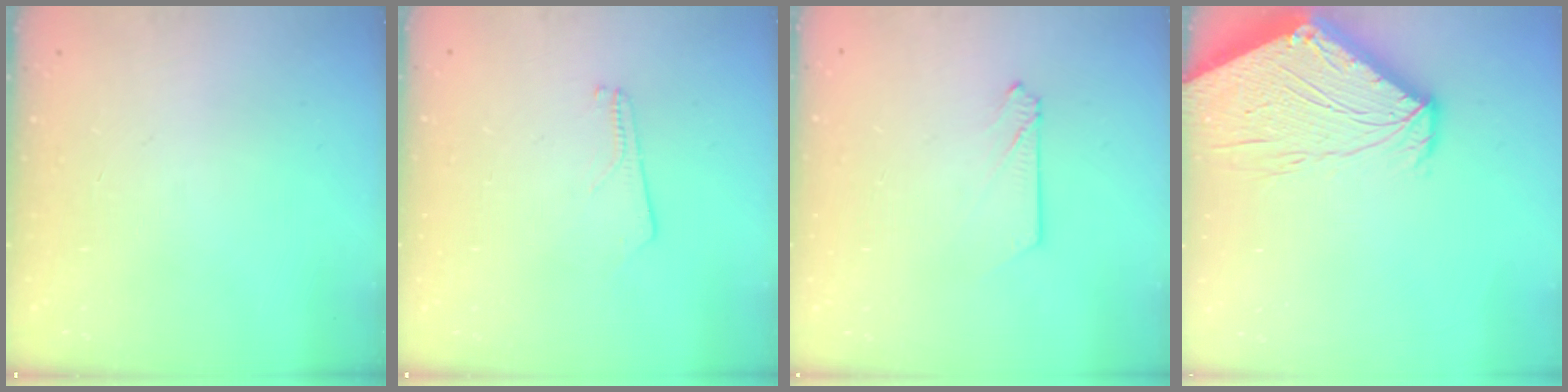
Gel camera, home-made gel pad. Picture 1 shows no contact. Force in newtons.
{"total": 2.6, "press": 2.6, "slide": 0.3}
{"total": 2.7, "press": 2.7, "slide": 0.3}
{"total": 16.9, "press": 16.8, "slide": 1.7}